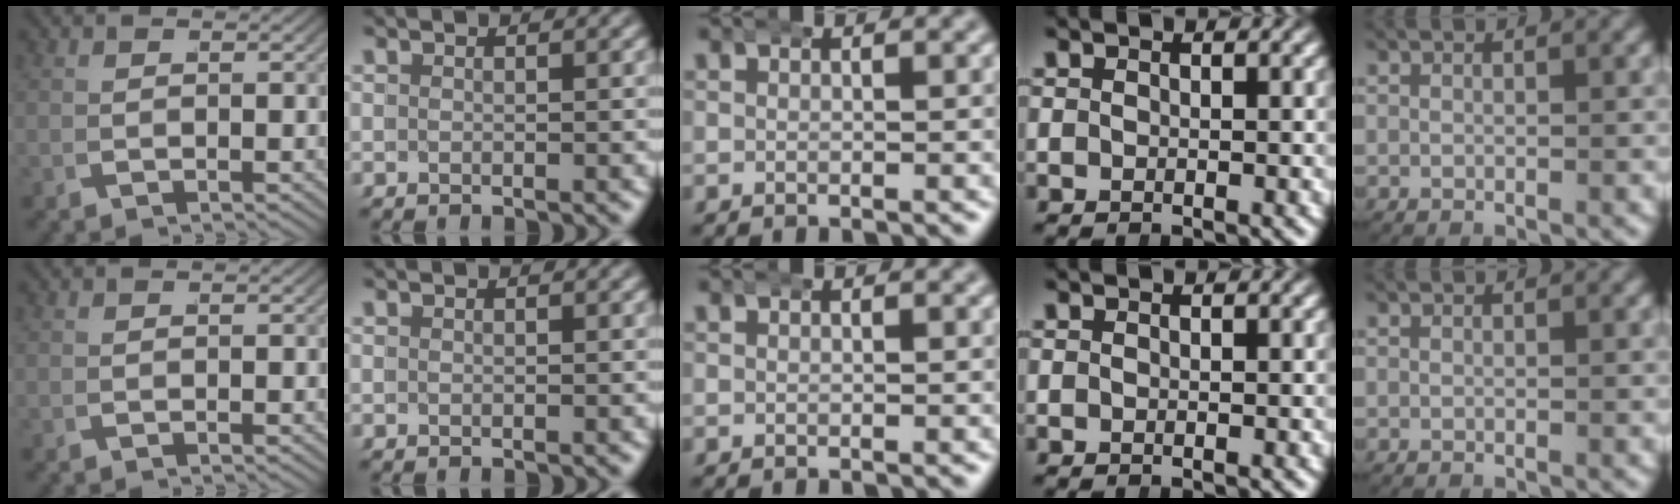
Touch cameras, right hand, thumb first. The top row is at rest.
{}